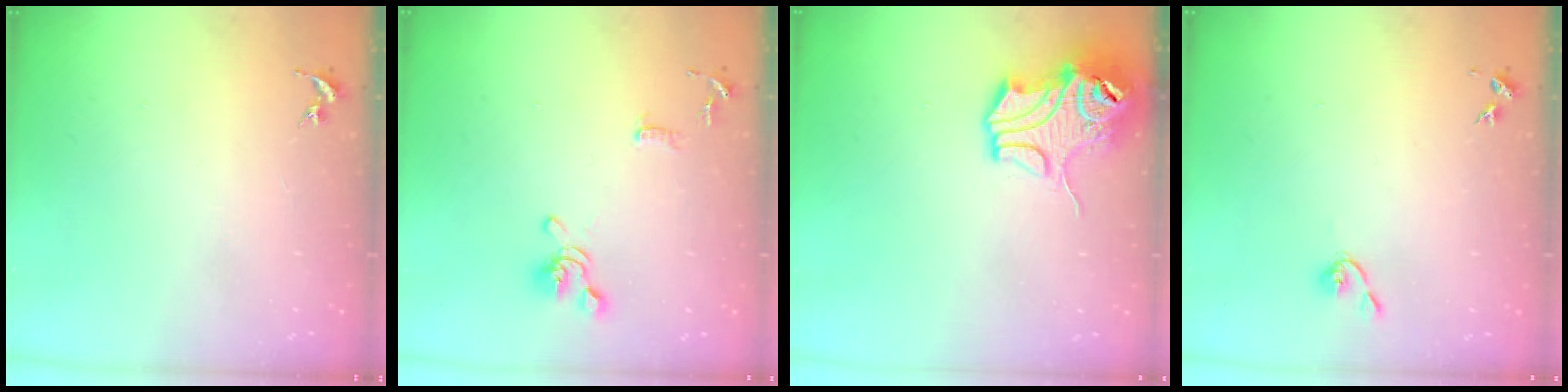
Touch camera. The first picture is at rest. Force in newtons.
{"total": 10.0, "press": 9.9, "slide": 1.7}
{"total": 12.8, "press": 12.7, "slide": 1.7}
{"total": 5.1, "press": 5.1, "slide": 0.7}